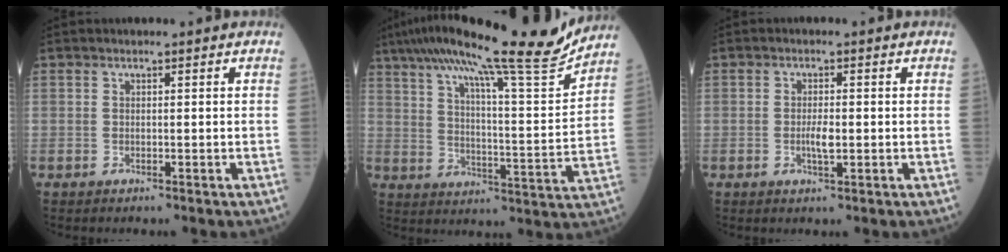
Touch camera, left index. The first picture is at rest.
{"total": 21.6, "force": [18.4, -0.2, 11.3], "torque": [-0.185, -0.017, 0.266]}
{"total": 2.4, "force": [-0.3, 0.6, 2.3], "torque": [-0.048, -0.001, -0.006]}